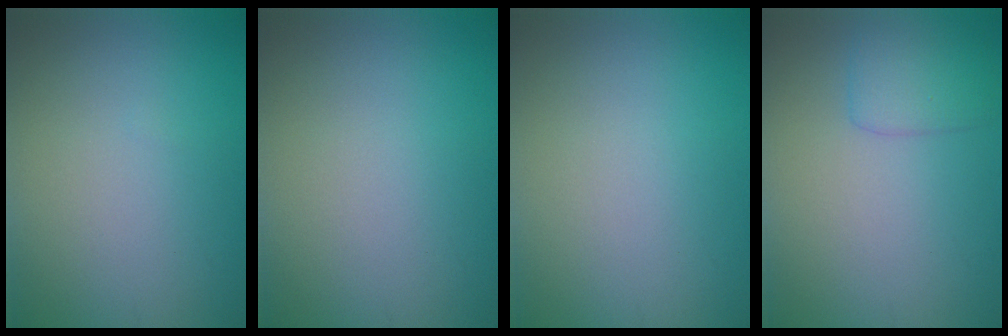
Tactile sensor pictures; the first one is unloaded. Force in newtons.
{"total": 0.0}
{"total": 0.0}
{"total": 2.3, "press": 2.3, "slide": 0.1}